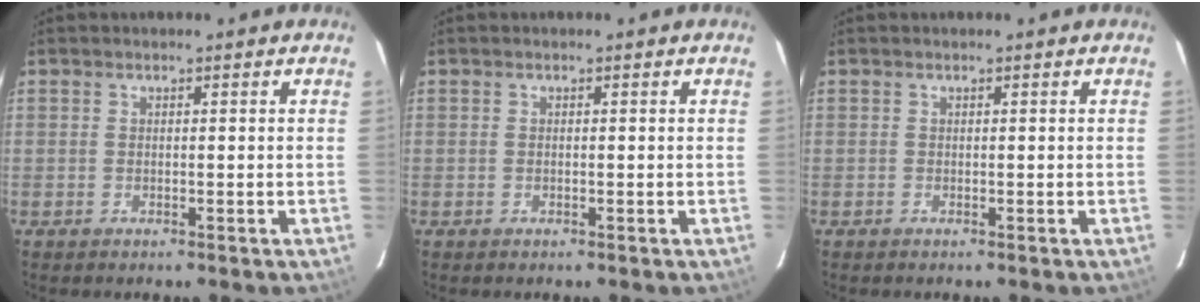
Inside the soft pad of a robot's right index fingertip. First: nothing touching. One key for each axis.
{"total": 0.0}
{"total": 0.0}